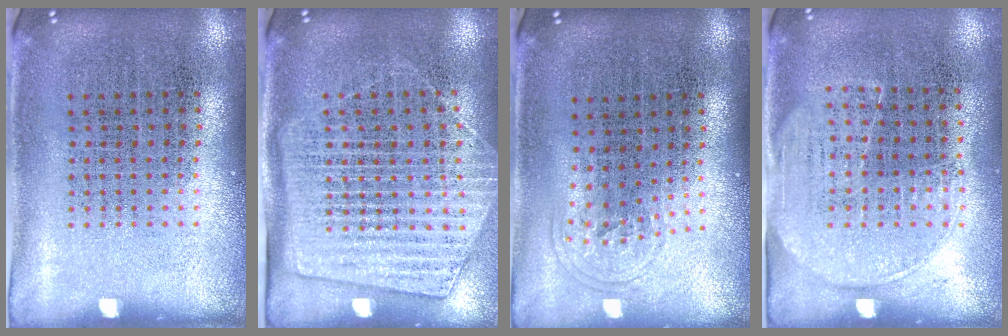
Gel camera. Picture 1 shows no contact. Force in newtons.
{"total": 1.7, "press": 1.5, "slide": 0.8}
{"total": 0.9, "press": 0.6, "slide": 0.7}
{"total": 1.5, "press": 1.2, "slide": 0.9}